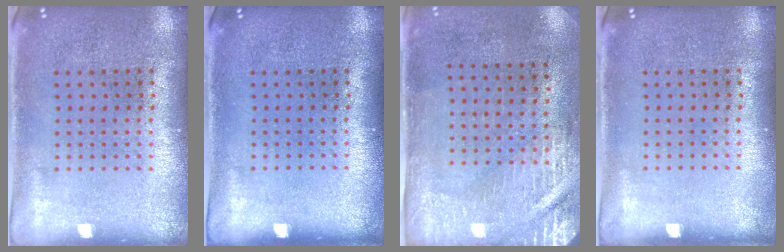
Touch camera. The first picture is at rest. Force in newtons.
{"total": 0.0}
{"total": 2.9, "press": 2.5, "slide": 1.4}
{"total": 0.0}